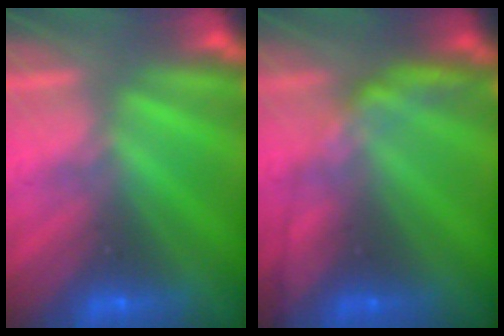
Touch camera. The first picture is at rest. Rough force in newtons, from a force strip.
{"total": 2.6}